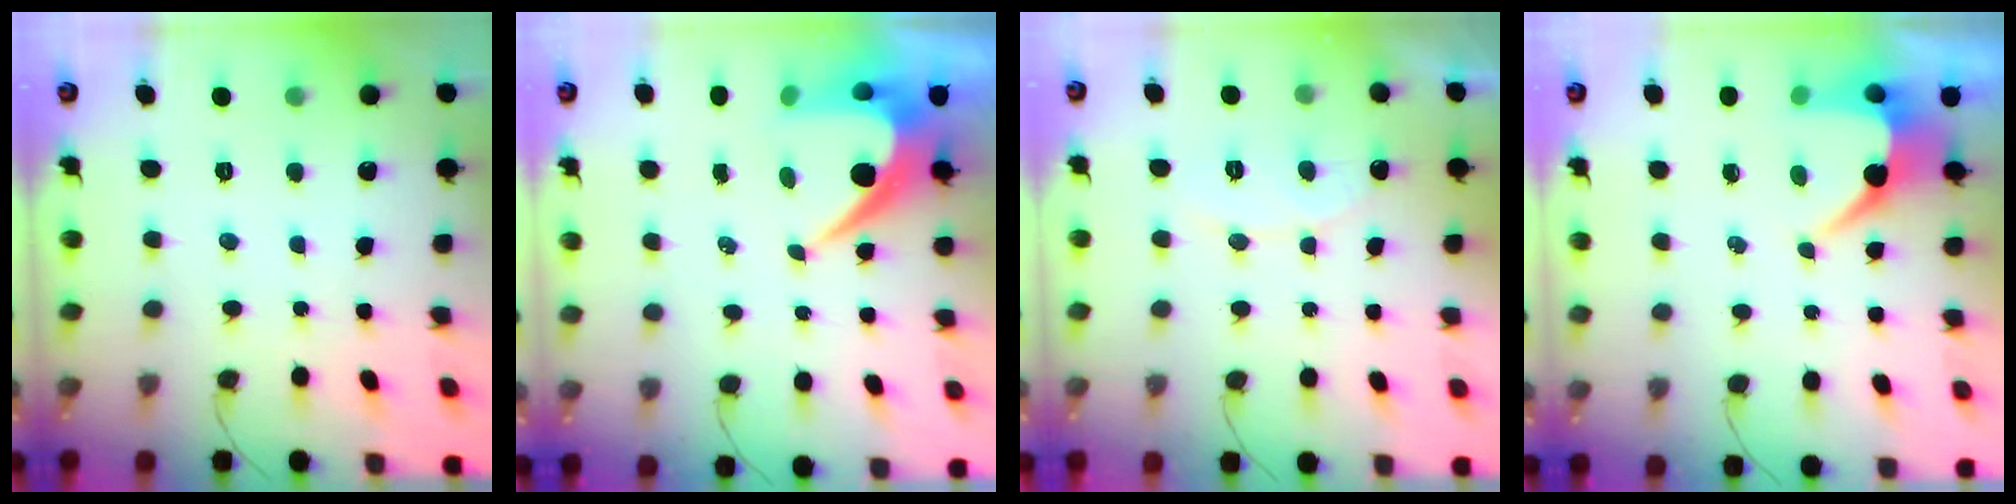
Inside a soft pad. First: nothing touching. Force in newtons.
{"total": 9.9, "press": 9.9, "slide": 0.8}
{"total": 5.9, "press": 5.9, "slide": 0.4}
{"total": 7.1, "press": 7.1, "slide": 0.4}